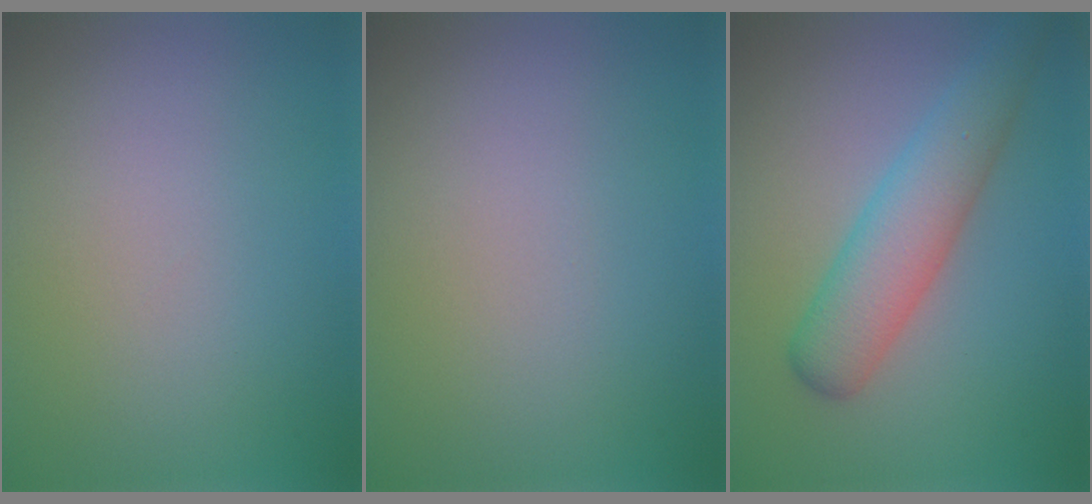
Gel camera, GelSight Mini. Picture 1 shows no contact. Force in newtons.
{"total": 0.0}
{"total": 5.2, "press": 5.2, "slide": 0.3}